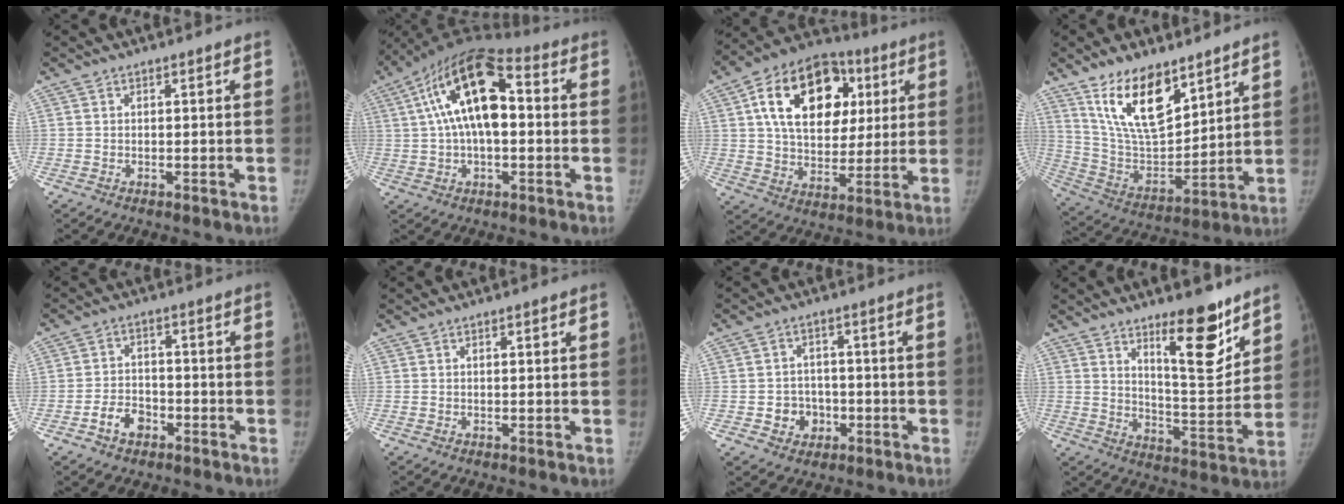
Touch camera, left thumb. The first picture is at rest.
{"total": 17.5, "force": [2.6, 8.7, 15.0], "torque": [-0.260, 0.032, 0.032]}
{"total": 22.3, "force": [6.8, 15.1, 14.9], "torque": [-0.213, 0.003, 0.104]}
{"total": 16.8, "force": [10.7, 7.7, 10.5], "torque": [-0.146, -0.064, 0.213]}
{"total": 5.3, "force": [-2.9, 3.8, 2.3], "torque": [-0.026, 0.027, -0.051]}
{"total": 1.0, "force": [0.3, 0.3, 0.9], "torque": [-0.013, 0.001, 0.006]}
{"total": 5.8, "force": [-1.8, 5.2, 1.9], "torque": [0.001, 0.014, -0.026]}
{"total": 14.4, "force": [9.3, 4.3, 10.1], "torque": [-0.114, -0.079, 0.153]}